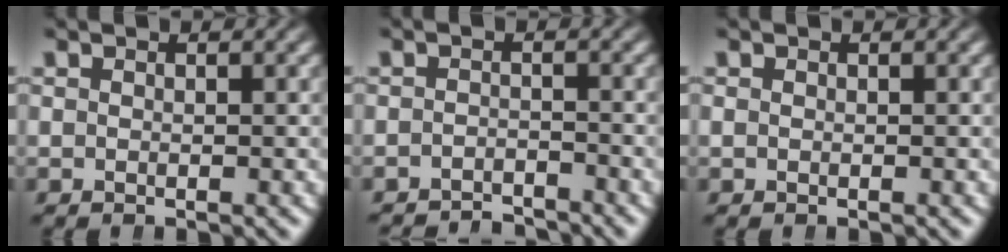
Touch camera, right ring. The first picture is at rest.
{"total": 3.5, "force": [-3.5, 0.2, 0.1], "torque": [0.014, -0.008, -0.057]}
{"total": 0.0}